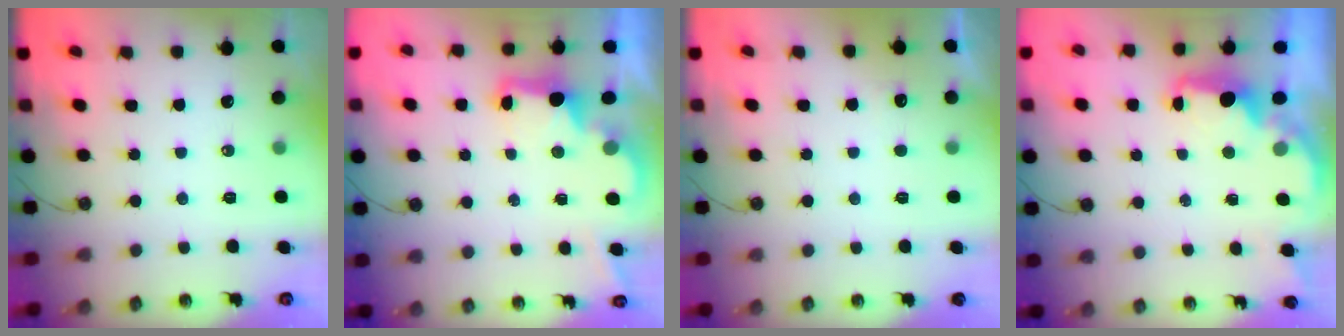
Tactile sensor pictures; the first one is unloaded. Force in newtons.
{"total": 2.9, "press": 2.9, "slide": 0.6}
{"total": 1.2, "press": 0.9, "slide": 0.8}
{"total": 2.2, "press": 2.1, "slide": 0.8}